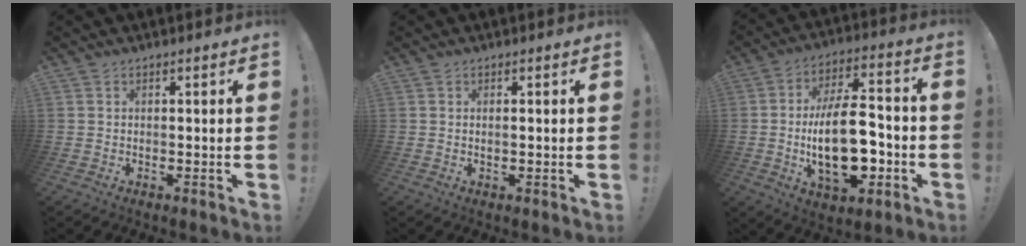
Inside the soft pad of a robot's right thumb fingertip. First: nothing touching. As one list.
[{"total": 0.8, "force": [0.0, 0.1, 0.8], "torque": [-0.015, -0.001, 0.000]}, {"total": 21.8, "force": [-4.0, 10.9, 18.4], "torque": [-0.331, 0.015, -0.061]}]